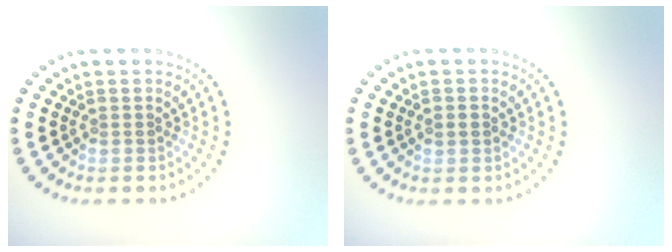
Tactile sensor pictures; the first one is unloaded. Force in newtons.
{"total": 1.1, "press": 1.1, "slide": 0.2}